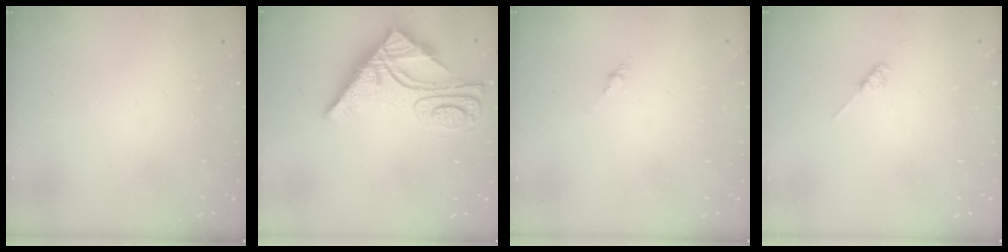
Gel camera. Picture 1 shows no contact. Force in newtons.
{"total": 15.2, "press": 15.1, "slide": 1.6}
{"total": 1.5, "press": 1.4, "slide": 0.6}
{"total": 1.8, "press": 1.7, "slide": 0.3}